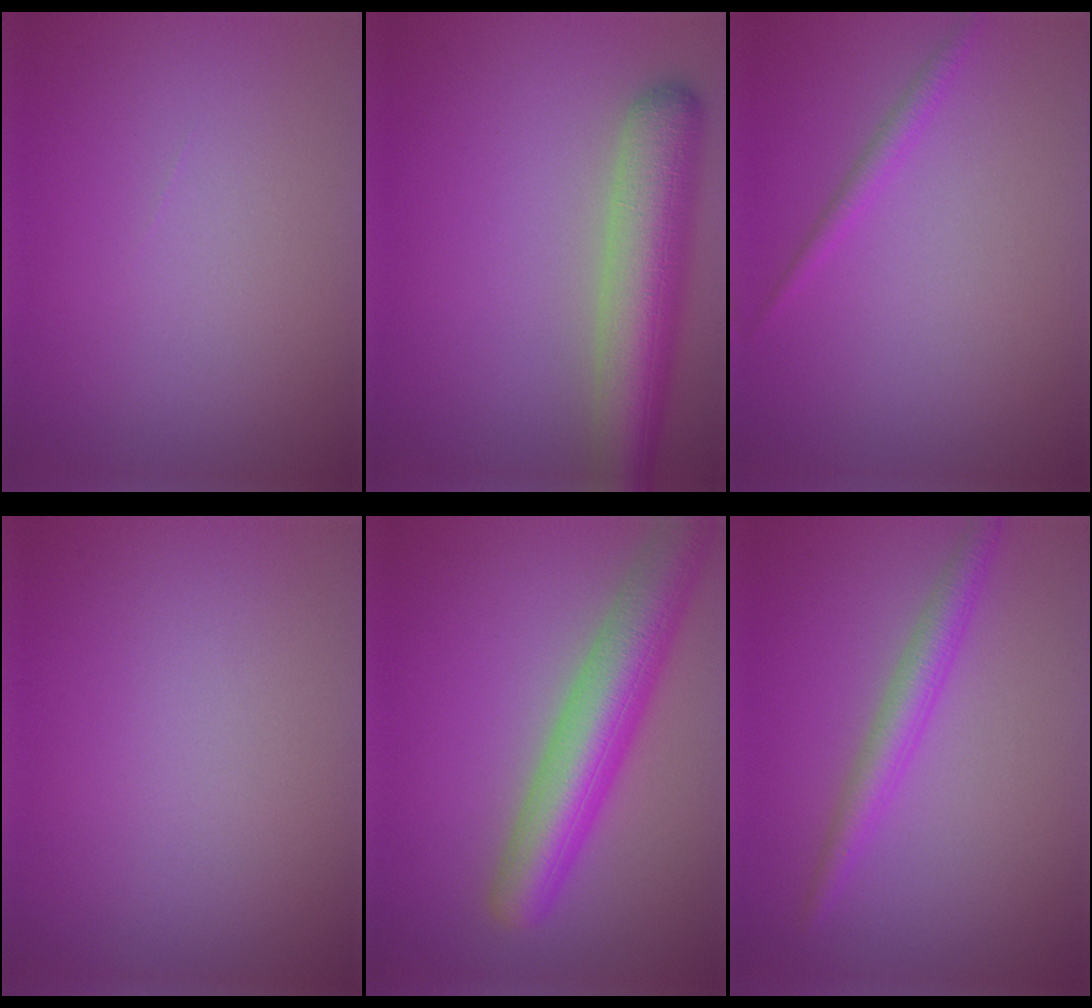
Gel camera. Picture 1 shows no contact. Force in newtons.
{"total": 7.4, "press": 7.4, "slide": 0.5}
{"total": 1.3, "press": 1.3, "slide": 0.0}
{"total": 0.0}
{"total": 7.4, "press": 7.4, "slide": 0.4}
{"total": 2.7, "press": 2.7, "slide": 0.1}